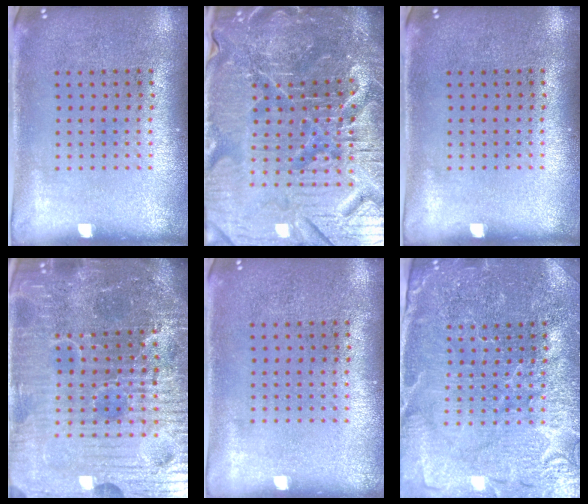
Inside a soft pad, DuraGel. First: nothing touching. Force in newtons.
{"total": 7.2, "press": 6.4, "slide": 3.2}
{"total": 0.0}
{"total": 7.3, "press": 6.5, "slide": 3.2}
{"total": 0.0}
{"total": 4.0, "press": 3.8, "slide": 1.3}